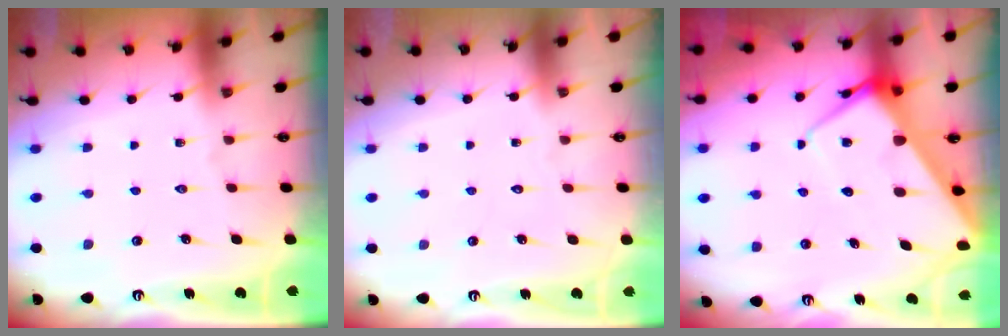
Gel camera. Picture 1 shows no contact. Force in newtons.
{"total": 1.8, "press": 1.8, "slide": 0.1}
{"total": 9.9, "press": 9.8, "slide": 0.9}